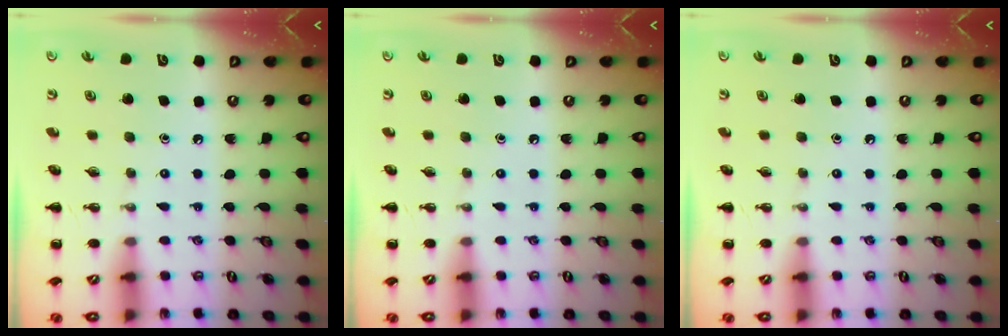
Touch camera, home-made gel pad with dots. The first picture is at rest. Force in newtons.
{"total": 0.0}
{"total": 0.0}